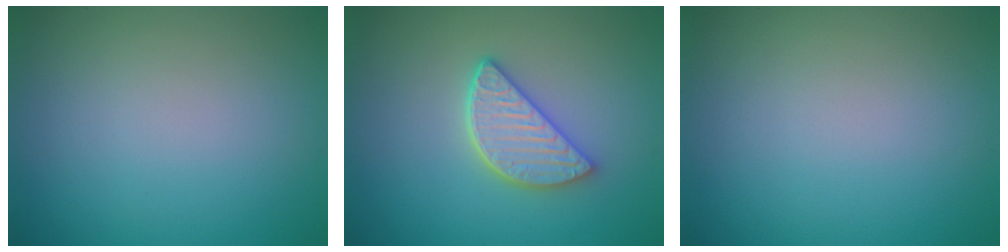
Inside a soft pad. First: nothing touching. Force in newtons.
{"total": 4.2, "press": 3.4, "slide": 2.4}
{"total": 0.0}